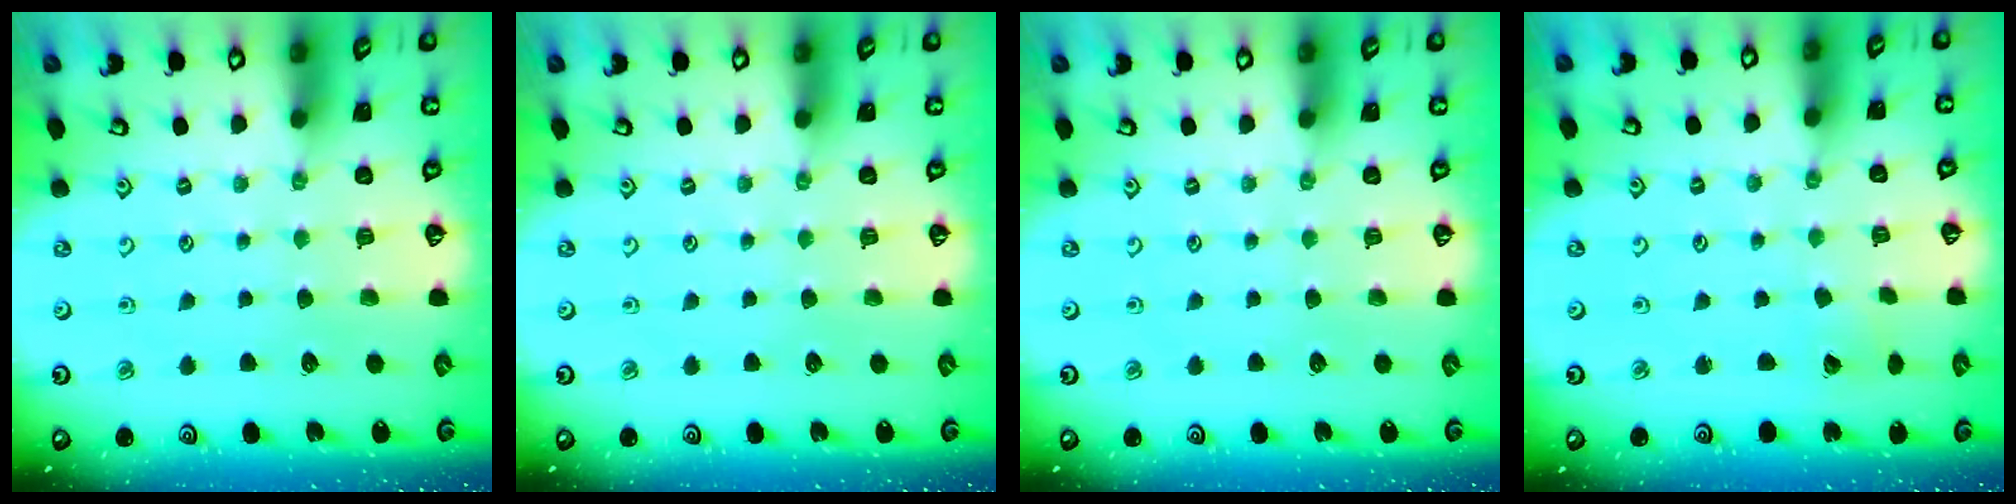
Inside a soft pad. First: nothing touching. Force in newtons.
{"total": 0.0}
{"total": 0.0}
{"total": 2.3, "press": 2.3, "slide": 0.1}